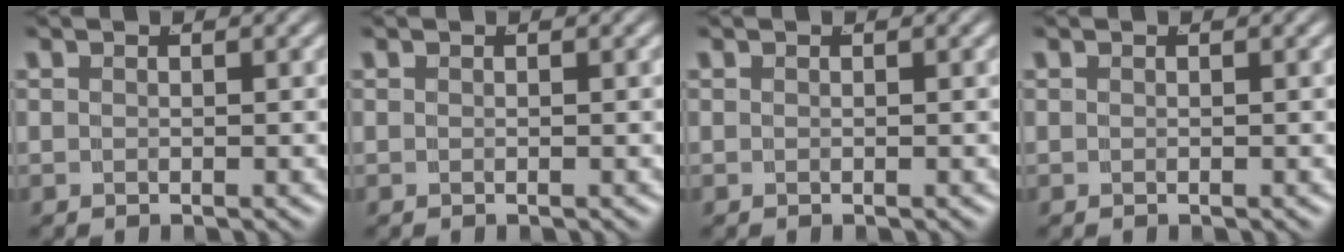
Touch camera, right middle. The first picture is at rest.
{"total": 0.0}
{"total": 0.0}
{"total": 0.0}